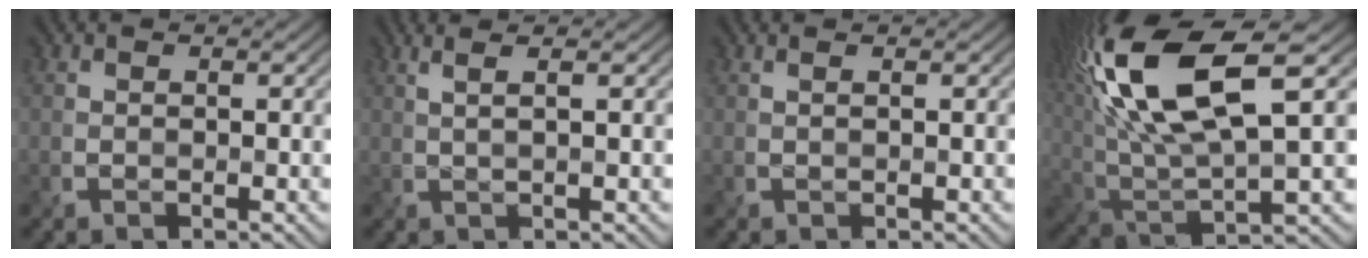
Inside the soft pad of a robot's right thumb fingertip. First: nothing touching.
{"total": 2.7, "force": [1.4, 0.4, 2.3], "torque": [-0.022, 0.005, 0.008]}
{"total": 0.6, "force": [0.3, -0.2, 0.5], "torque": [-0.003, -0.004, 0.001]}
{"total": 17.0, "force": [7.0, 5.8, 14.3], "torque": [-0.334, 0.025, 0.129]}